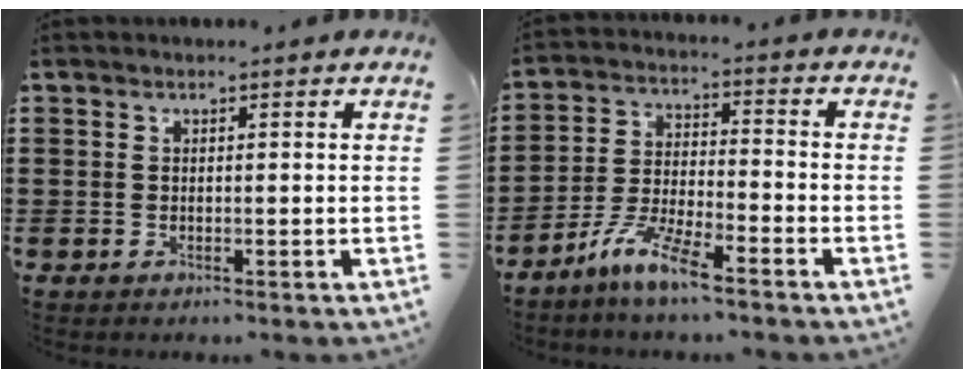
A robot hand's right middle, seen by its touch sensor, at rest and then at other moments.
{"total": 7.5, "force": [-5.9, 0.7, 4.7], "torque": [-0.107, -0.009, -0.113]}